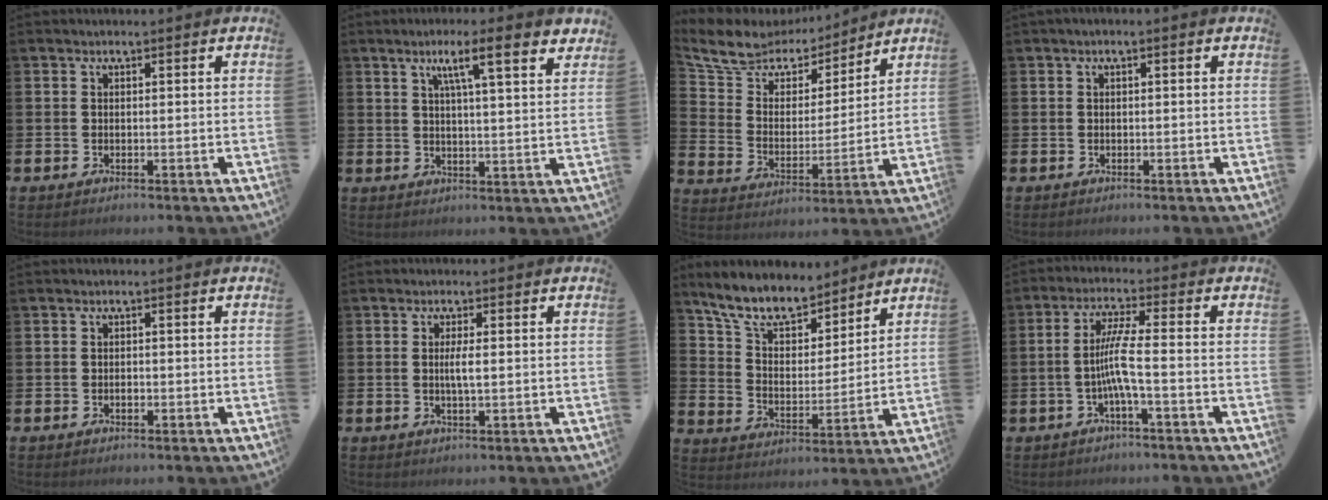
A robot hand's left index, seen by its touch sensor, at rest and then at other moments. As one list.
[{"total": 7.5, "force": [4.9, 1.4, 5.4], "torque": [-0.086, -0.019, 0.074]}, {"total": 8.3, "force": [7.2, 3.9, 1.4], "torque": [-0.074, -0.048, 0.129]}, {"total": 0.6, "force": [-0.1, 0.1, 0.6], "torque": [-0.018, 0.003, 0.000]}, {"total": 0.6, "force": [-0.2, 0.4, 0.5], "torque": [-0.009, 0.001, -0.005]}, {"total": 2.0, "force": [0.1, 0.4, 2.0], "torque": [-0.029, -0.005, -0.002]}, {"total": 9.7, "force": [8.4, 3.5, 3.4], "torque": [-0.112, -0.047, 0.154]}, {"total": 5.4, "force": [-1.4, -0.2, 5.2], "torque": [-0.100, -0.005, -0.033]}]